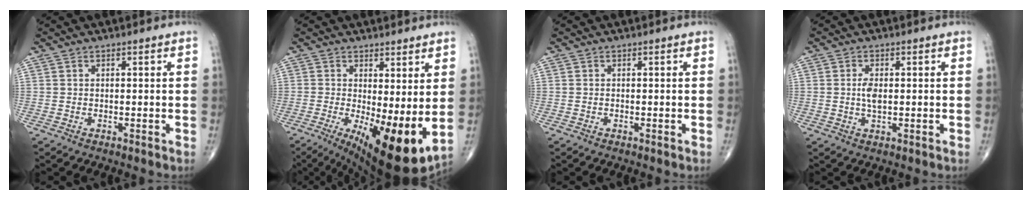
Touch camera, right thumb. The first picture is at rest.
{"total": 14.8, "force": [-1.3, 5.0, 13.8], "torque": [-0.219, -0.032, -0.003]}
{"total": 0.0}
{"total": 3.1, "force": [0.1, 1.5, 2.7], "torque": [-0.051, -0.001, 0.000]}